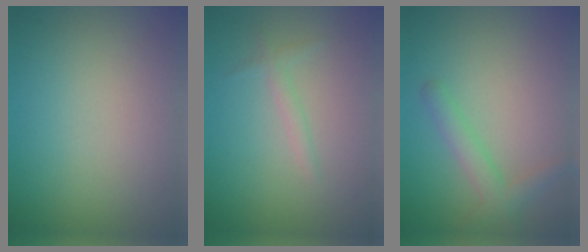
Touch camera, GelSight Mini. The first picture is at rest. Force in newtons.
{"total": 1.1, "press": 1.1, "slide": 0.1}
{"total": 2.3, "press": 2.3, "slide": 0.1}